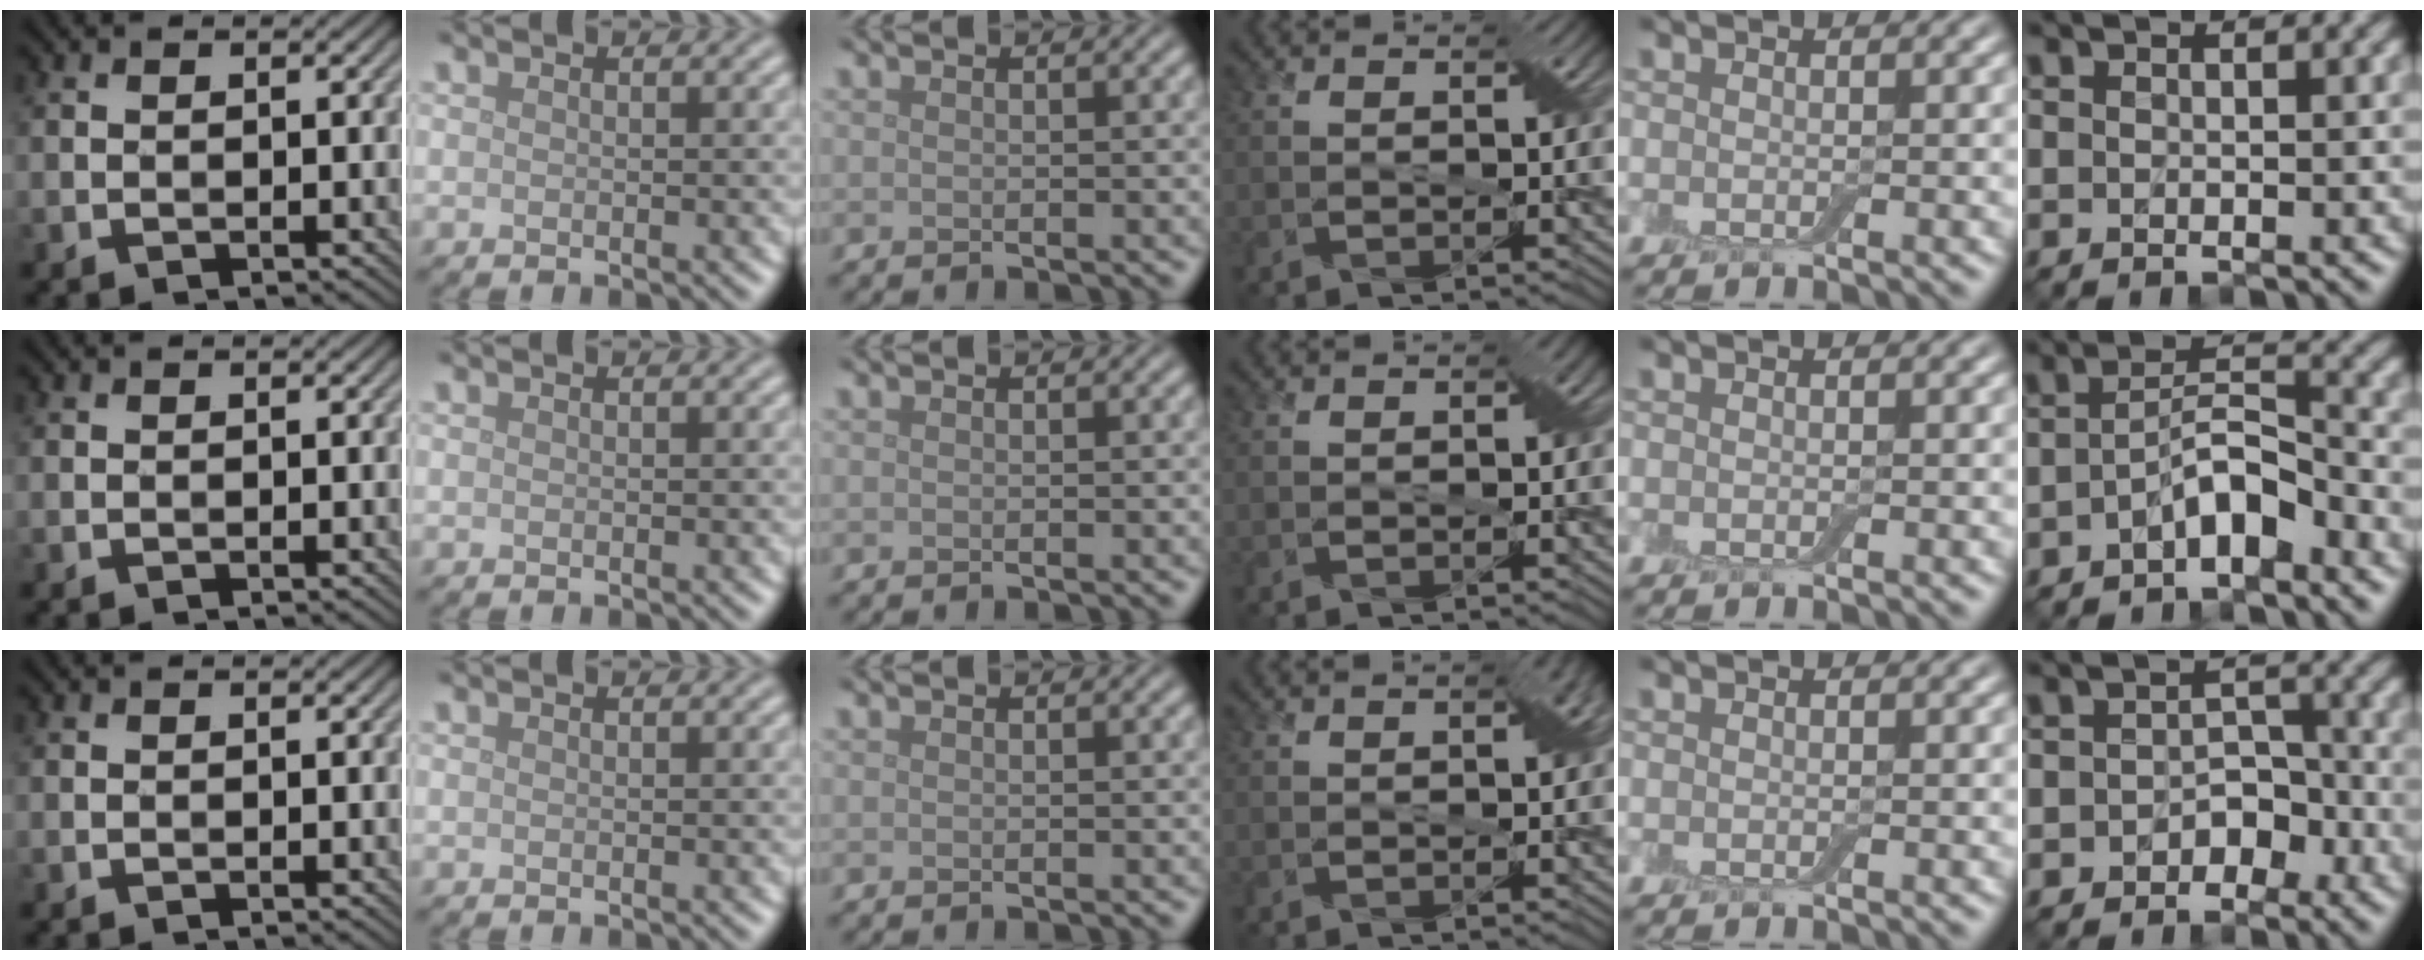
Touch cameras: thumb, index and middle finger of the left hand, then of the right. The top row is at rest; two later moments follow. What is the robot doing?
{"motion": "pour", "object": "bottle"}